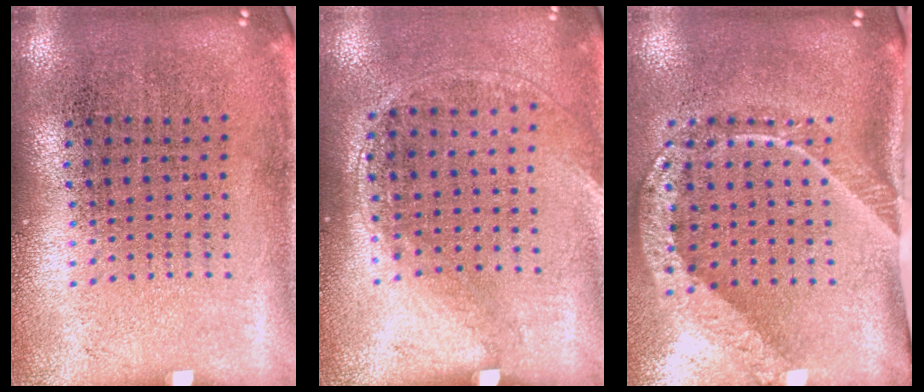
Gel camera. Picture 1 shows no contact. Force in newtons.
{"total": 1.4, "press": 0.9, "slide": 1.0}
{"total": 2.3, "press": 1.5, "slide": 1.7}